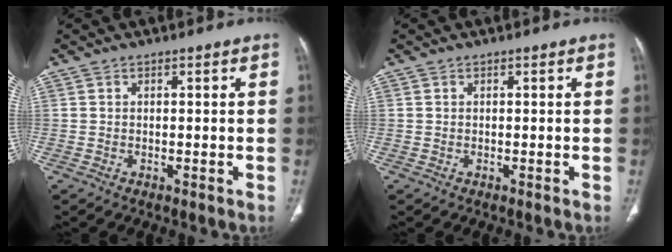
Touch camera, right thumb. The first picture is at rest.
{"total": 0.0}